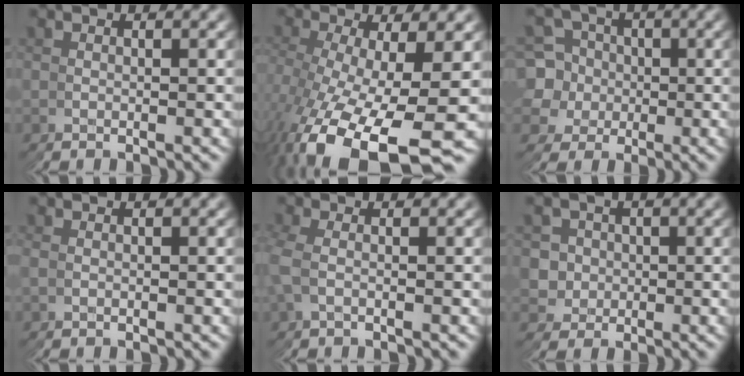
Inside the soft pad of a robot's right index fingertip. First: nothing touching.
{"total": 7.0, "force": [-2.4, 2.7, 6.0], "torque": [-0.137, -0.021, -0.016]}
{"total": 12.8, "force": [0.7, 12.1, 4.1], "torque": [-0.072, -0.029, 0.010]}
{"total": 0.6, "force": [-0.1, -0.2, -0.6], "torque": [0.006, 0.001, -0.002]}
{"total": 1.6, "force": [1.0, 0.3, -1.2], "torque": [0.003, 0.011, 0.008]}
{"total": 7.6, "force": [0.3, 7.6, 0.7], "torque": [-0.010, -0.025, 0.007]}